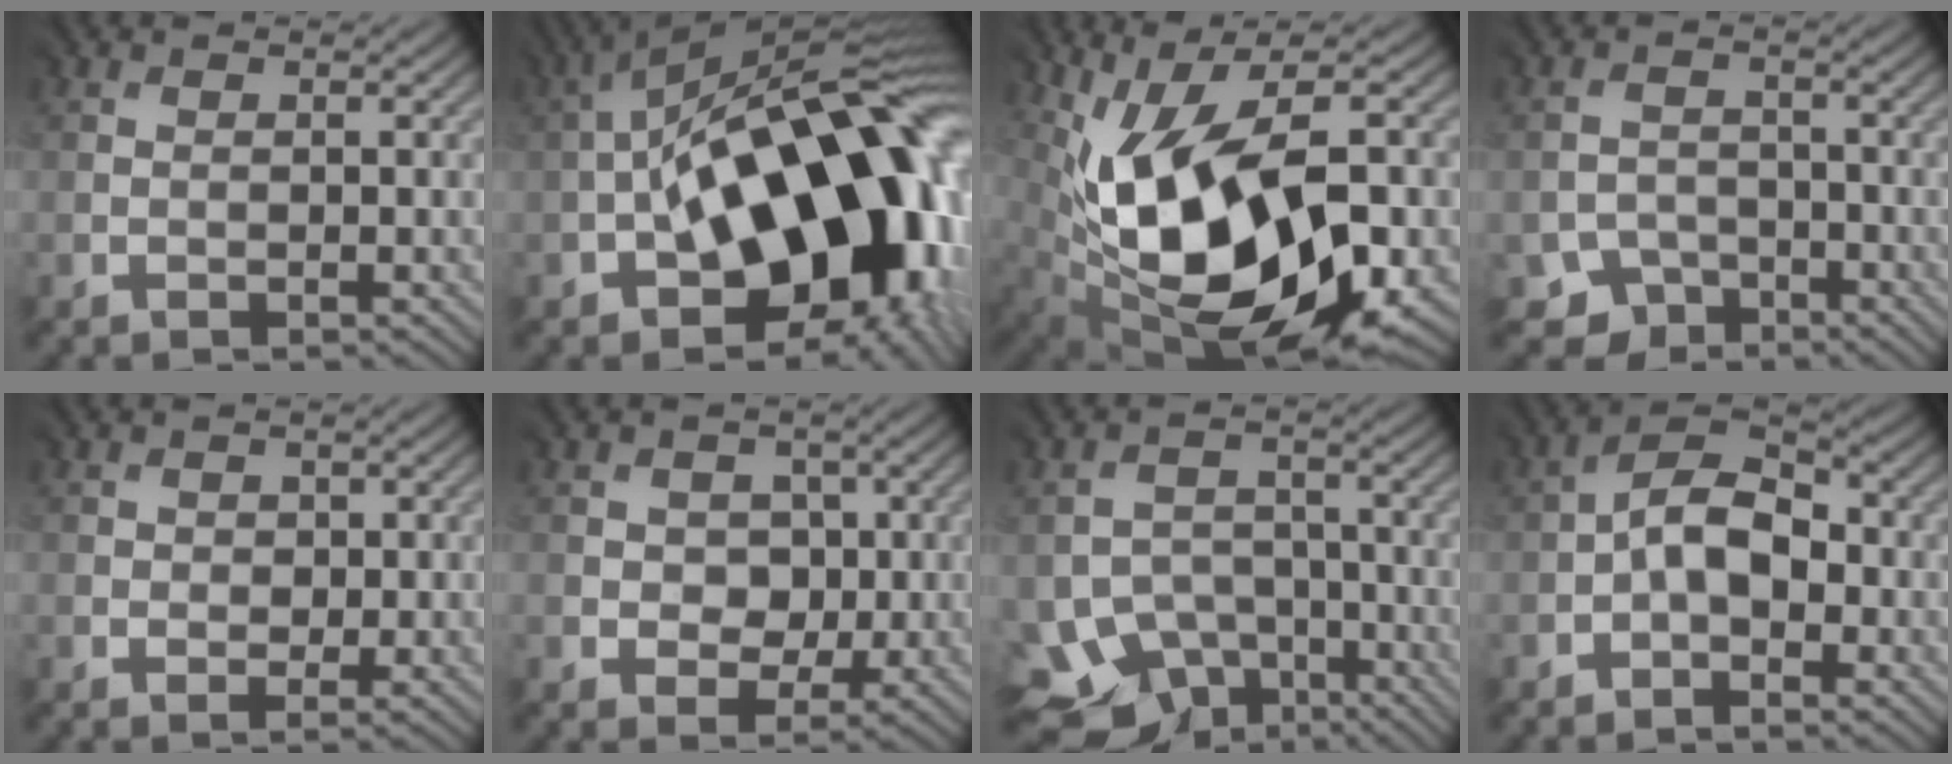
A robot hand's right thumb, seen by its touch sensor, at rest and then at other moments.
{"total": 20.3, "force": [-3.7, 11.1, 16.5], "torque": [-0.243, -0.006, -0.051]}
{"total": 15.7, "force": [-1.5, 7.9, 13.5], "torque": [-0.236, -0.022, -0.009]}
{"total": 3.1, "force": [-2.5, 1.8, -0.4], "torque": [0.018, -0.004, -0.047]}
{"total": 1.6, "force": [0.3, 1.3, 0.8], "torque": [-0.009, -0.004, 0.008]}
{"total": 3.6, "force": [0.3, 3.1, 1.7], "torque": [-0.021, -0.005, 0.001]}
{"total": 8.7, "force": [-6.1, 5.4, 2.9], "torque": [-0.059, -0.029, -0.101]}
{"total": 7.0, "force": [-0.9, 4.1, 5.6], "torque": [-0.096, 0.014, -0.026]}